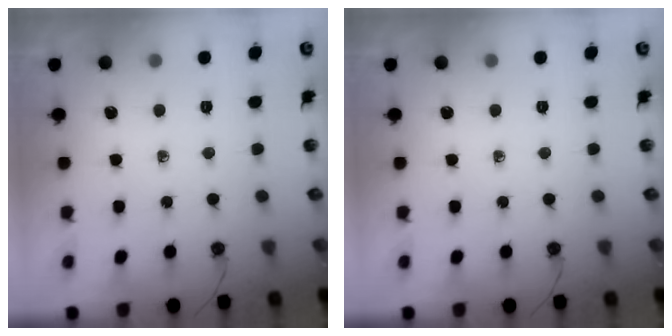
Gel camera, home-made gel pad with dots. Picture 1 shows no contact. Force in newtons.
{"total": 0.0}